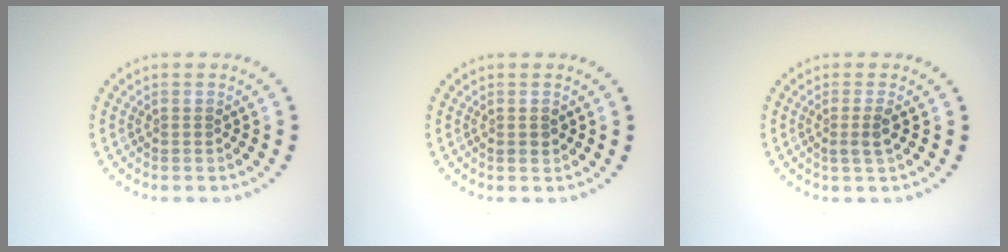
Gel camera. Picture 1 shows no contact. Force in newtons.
{"total": 0.9, "press": 0.9, "slide": 0.2}
{"total": 1.6, "press": 1.2, "slide": 1.0}